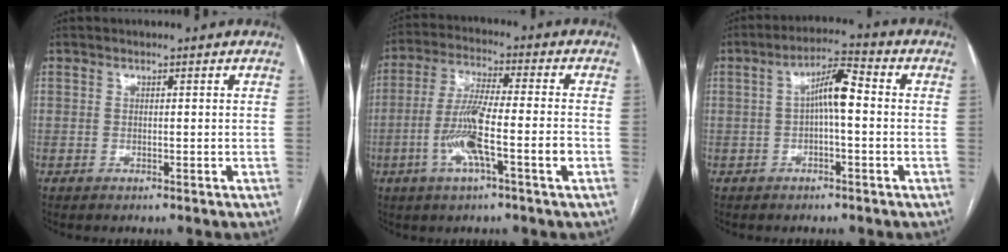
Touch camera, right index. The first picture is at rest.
{"total": 10.6, "force": [-3.4, 0.6, 10.1], "torque": [-0.192, 0.002, -0.065]}
{"total": 6.0, "force": [0.0, 1.2, 5.9], "torque": [-0.102, 0.023, -0.001]}